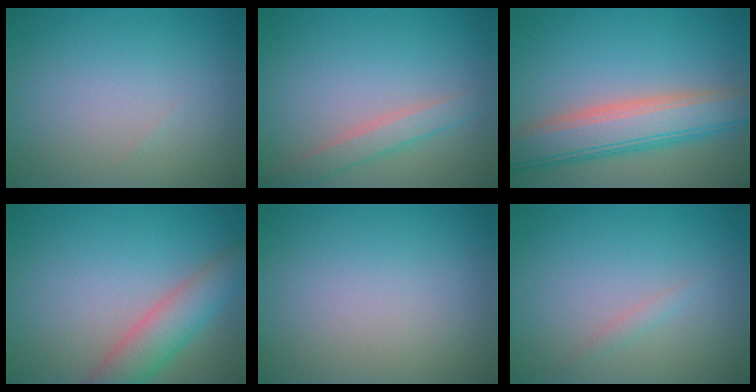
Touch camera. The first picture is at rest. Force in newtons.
{"total": 2.3, "press": 2.3, "slide": 0.1}
{"total": 7.0, "press": 7.0, "slide": 0.2}
{"total": 4.6, "press": 4.6, "slide": 0.3}
{"total": 0.0}
{"total": 0.7, "press": 0.7, "slide": 0.1}